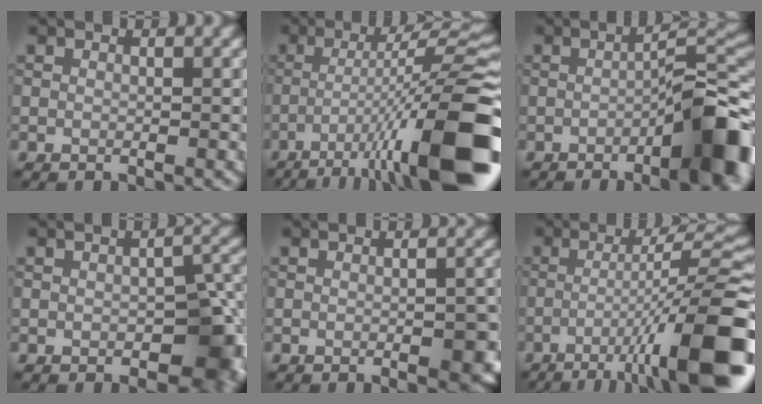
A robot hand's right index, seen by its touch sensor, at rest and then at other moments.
{"total": 15.1, "force": [-7.0, 2.4, 13.1], "torque": [-0.196, 0.011, -0.106]}
{"total": 10.5, "force": [-4.1, 2.6, 9.3], "torque": [-0.113, 0.013, -0.060]}
{"total": 5.9, "force": [-1.5, 3.3, 4.6], "torque": [-0.047, -0.002, -0.021]}
{"total": 4.3, "force": [-1.6, 1.3, 3.8], "torque": [-0.052, -0.001, -0.017]}
{"total": 13.7, "force": [-6.1, 2.3, 12.0], "torque": [-0.162, 0.009, -0.097]}